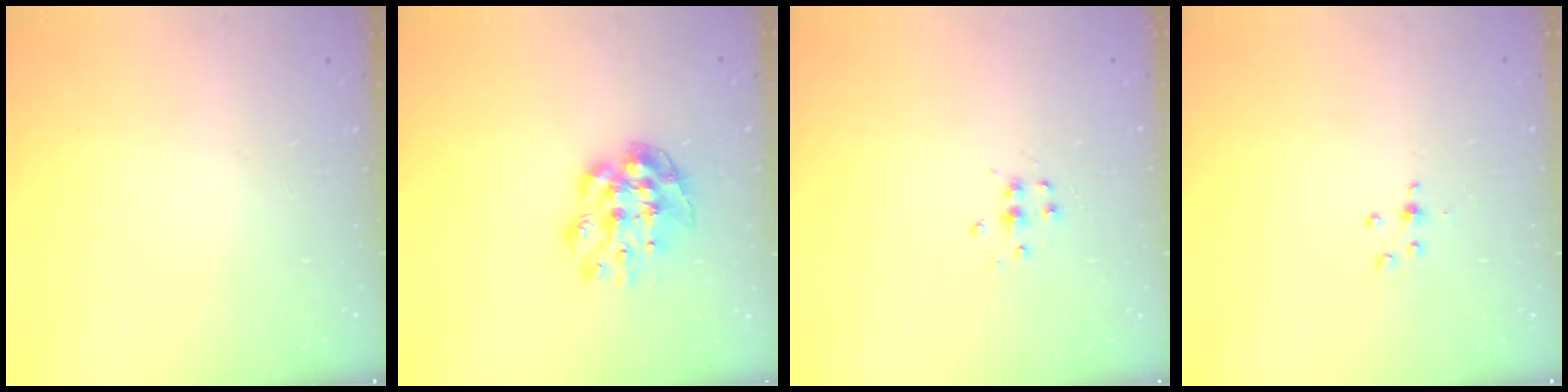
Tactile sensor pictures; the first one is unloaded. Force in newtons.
{"total": 9.6, "press": 9.6, "slide": 0.7}
{"total": 4.5, "press": 4.5, "slide": 0.4}
{"total": 4.0, "press": 3.8, "slide": 1.3}